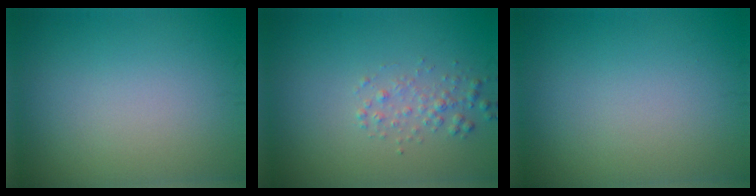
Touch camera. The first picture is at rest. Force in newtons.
{"total": 1.6, "press": 1.6, "slide": 0.0}
{"total": 0.0}